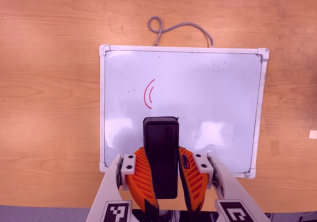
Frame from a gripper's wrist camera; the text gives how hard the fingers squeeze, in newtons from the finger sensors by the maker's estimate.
{"total": 11.5, "left": 7.3, "right": 15.6}